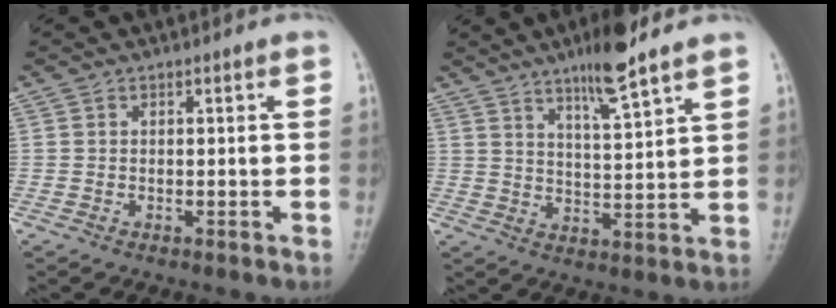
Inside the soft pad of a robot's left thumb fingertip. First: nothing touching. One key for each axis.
{"total": 9.3, "fx": 6.6, "fy": 1.2, "fz": 6.4, "tx": -0.103, "ty": -0.041, "tz": 0.112}